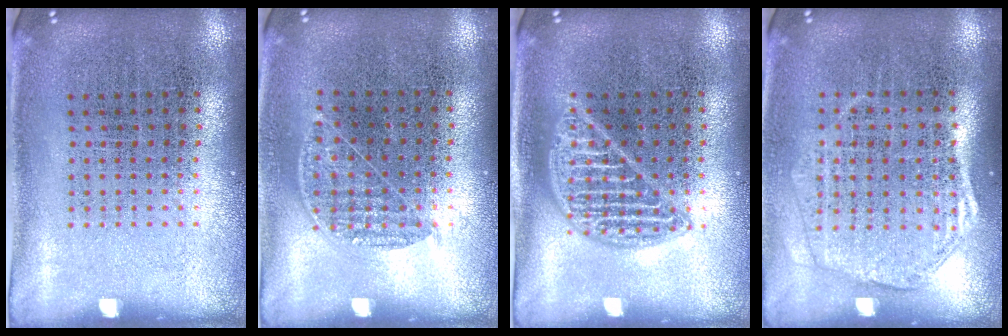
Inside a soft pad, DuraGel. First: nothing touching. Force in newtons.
{"total": 0.8, "press": 0.7, "slide": 0.5}
{"total": 1.5, "press": 1.5, "slide": 0.2}
{"total": 1.7, "press": 1.5, "slide": 0.7}